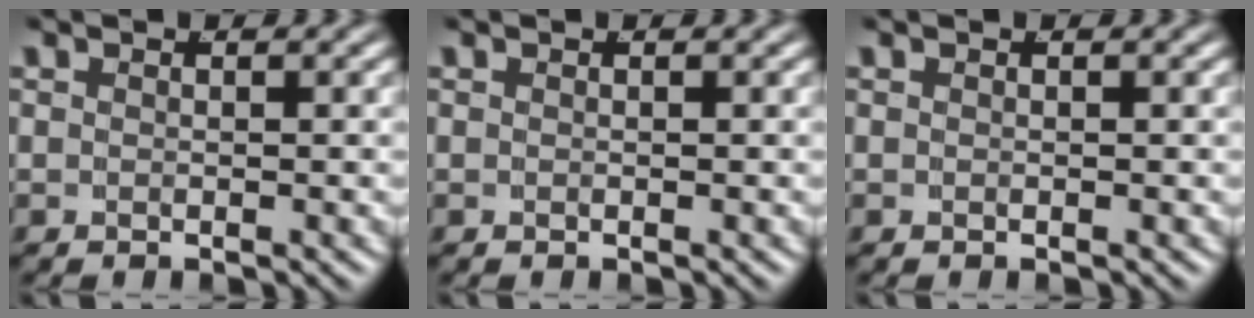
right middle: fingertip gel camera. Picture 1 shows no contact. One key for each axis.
{"total": 0.0}
{"total": 0.0}